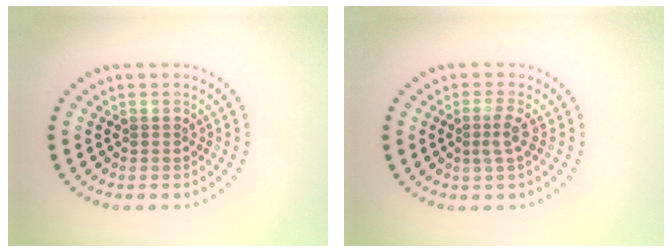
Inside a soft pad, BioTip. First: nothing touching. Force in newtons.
{"total": 1.8, "press": 1.4, "slide": 1.2}